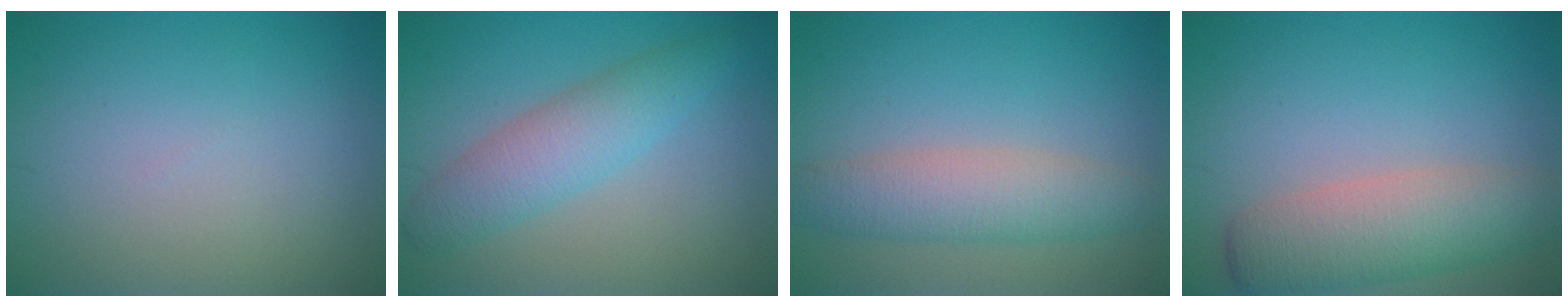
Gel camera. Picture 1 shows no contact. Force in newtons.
{"total": 4.3, "press": 4.3, "slide": 0.1}
{"total": 4.4, "press": 4.4, "slide": 0.1}
{"total": 5.6, "press": 5.5, "slide": 0.3}